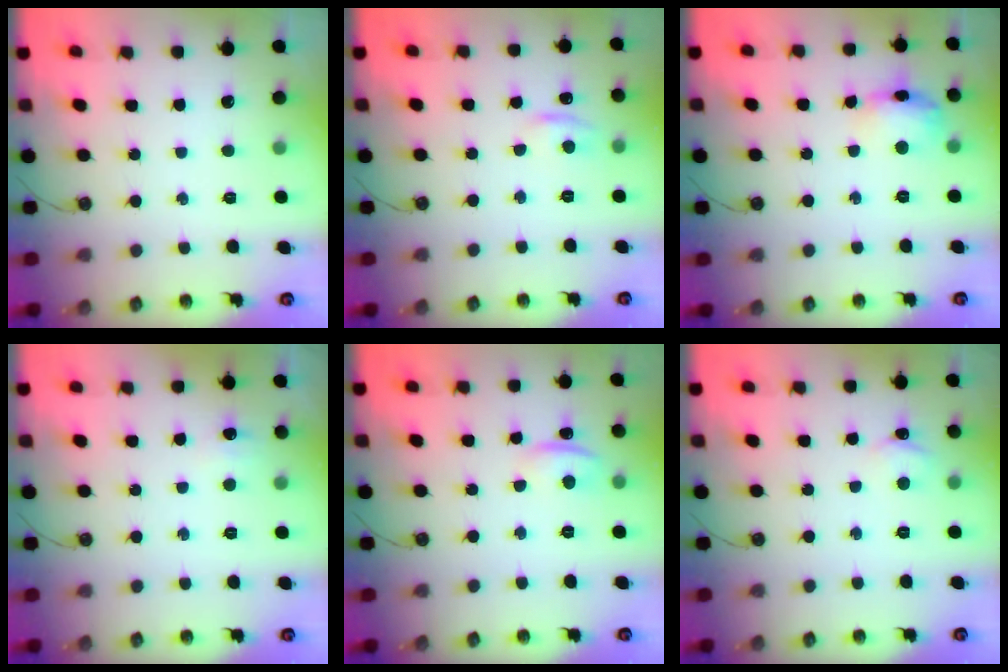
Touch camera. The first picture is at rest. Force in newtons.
{"total": 5.1, "press": 5.0, "slide": 0.7}
{"total": 11.8, "press": 11.8, "slide": 0.9}
{"total": 3.6, "press": 3.6, "slide": 0.6}
{"total": 8.7, "press": 1.6, "slide": 8.5}
{"total": 3.6, "press": 3.5, "slide": 0.5}